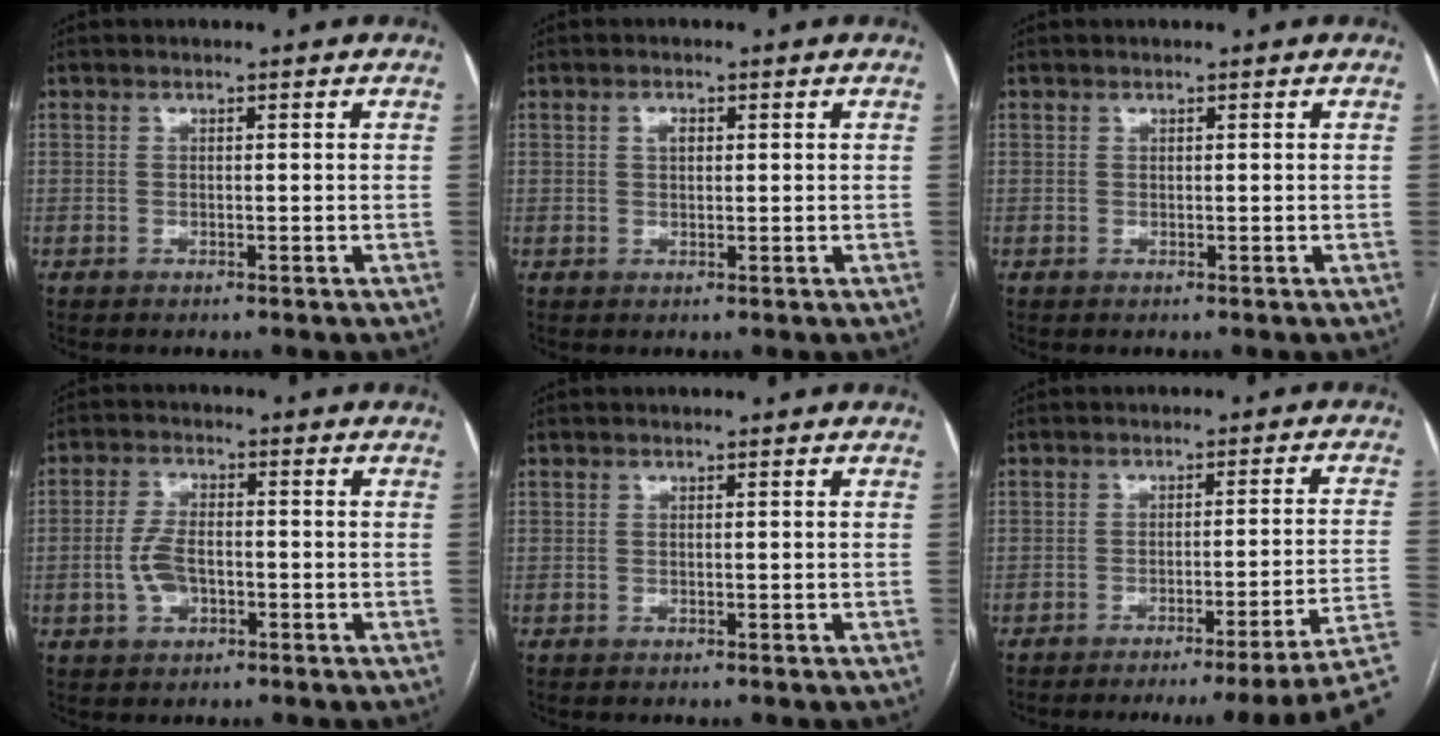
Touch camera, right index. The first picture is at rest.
{"total": 1.5, "force": [0.5, 0.9, 1.1], "torque": [-0.019, 0.003, 0.008]}
{"total": 0.0}
{"total": 5.3, "force": [-1.4, 2.9, 4.2], "torque": [-0.094, 0.008, -0.024]}
{"total": 0.0}
{"total": 14.9, "force": [-11.3, -3.1, 9.2], "torque": [-0.061, 0.002, -0.145]}